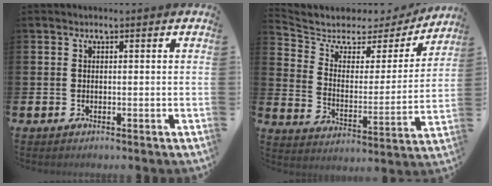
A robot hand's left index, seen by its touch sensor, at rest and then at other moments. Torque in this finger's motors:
{"motor_torque": [0.89, -1.25, 0.06, -0.01]}